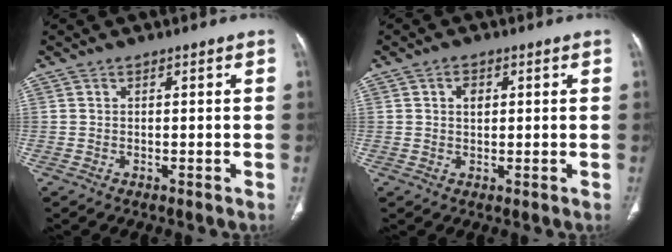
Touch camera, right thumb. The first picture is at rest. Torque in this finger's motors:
{"motor_torque": [-0.26, -0.26, 0.01, -0.16, 0.02]}